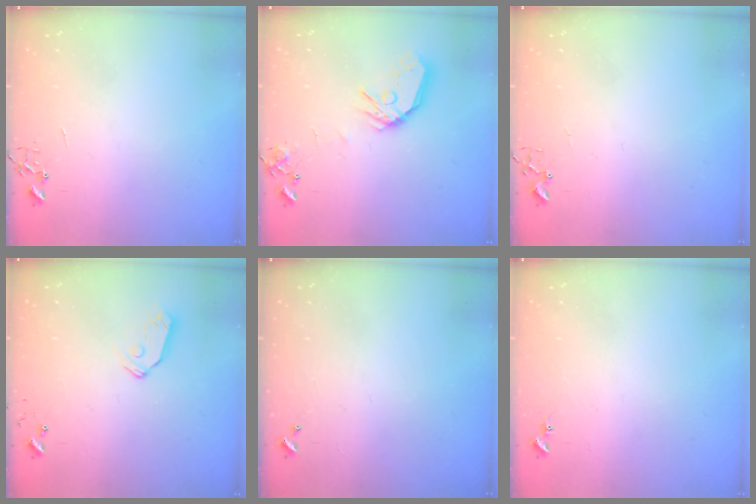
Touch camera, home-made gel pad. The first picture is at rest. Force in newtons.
{"total": 12.5, "press": 12.4, "slide": 0.9}
{"total": 3.3, "press": 3.3, "slide": 0.5}
{"total": 7.2, "press": 7.2, "slide": 0.3}
{"total": 0.0}
{"total": 6.8, "press": 6.7, "slide": 0.5}